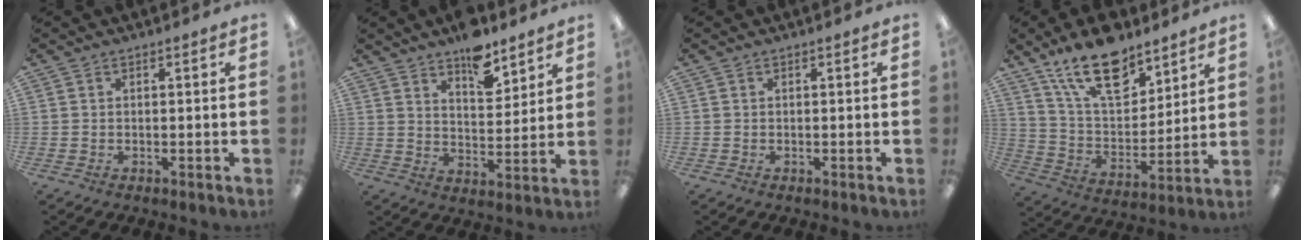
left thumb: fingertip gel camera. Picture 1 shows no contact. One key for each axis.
{"total": 9.4, "fx": 7.5, "fy": 4.1, "fz": 4.0, "tx": -0.047, "ty": -0.048, "tz": 0.130}
{"total": 0.0}
{"total": 18.9, "fx": 13.3, "fy": 8.8, "fz": 10.2, "tx": -0.178, "ty": -0.070, "tz": 0.234}